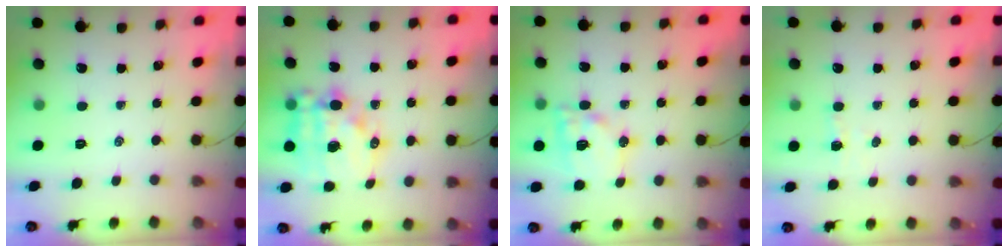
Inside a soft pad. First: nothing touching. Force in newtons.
{"total": 16.4, "press": 16.0, "slide": 3.7}
{"total": 14.4, "press": 14.1, "slide": 2.8}
{"total": 3.0, "press": 2.9, "slide": 0.7}